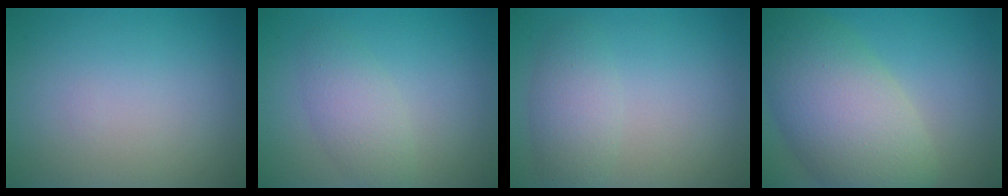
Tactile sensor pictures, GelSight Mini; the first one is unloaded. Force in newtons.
{"total": 2.7, "press": 2.7, "slide": 0.1}
{"total": 2.7, "press": 2.7, "slide": 0.2}
{"total": 9.8, "press": 9.8, "slide": 0.3}